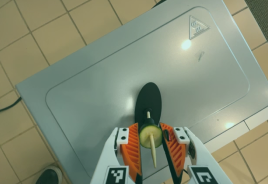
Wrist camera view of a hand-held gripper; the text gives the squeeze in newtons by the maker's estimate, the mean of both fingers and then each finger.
{"total": 7.7, "left": 7.3, "right": 8.0}